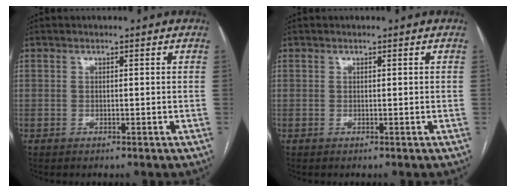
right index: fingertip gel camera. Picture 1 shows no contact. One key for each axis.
{"total": 0.0}